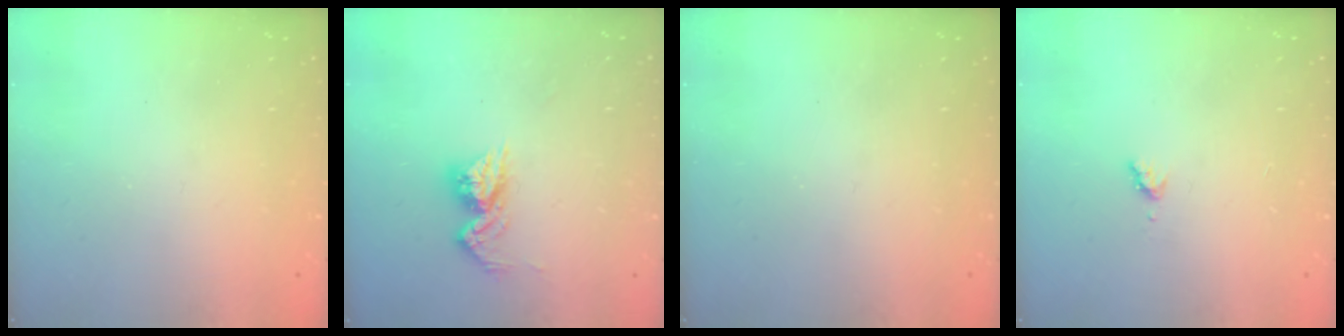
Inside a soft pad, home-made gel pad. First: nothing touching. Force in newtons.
{"total": 9.6, "press": 9.6, "slide": 0.8}
{"total": 0.0}
{"total": 4.4, "press": 4.4, "slide": 0.3}